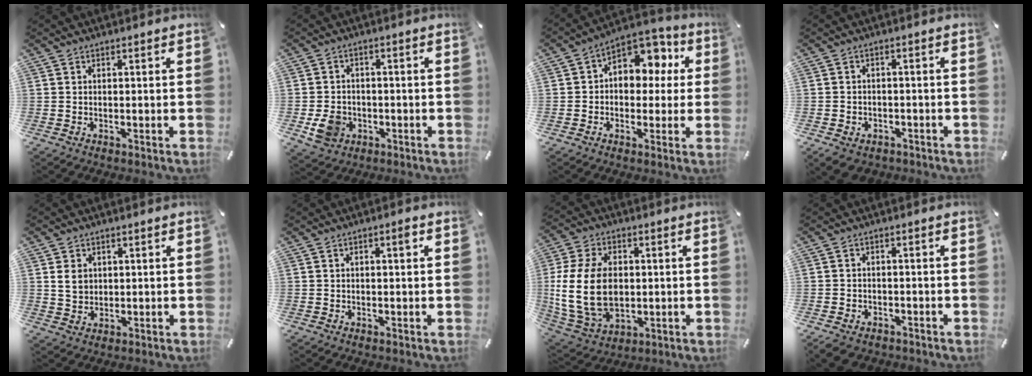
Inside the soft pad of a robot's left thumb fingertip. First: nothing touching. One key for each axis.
{"total": 6.8, "fx": -1.8, "fy": 5.9, "fz": 2.9, "tx": -0.069, "ty": 0.006, "tz": -0.032}
{"total": 8.9, "fx": 2.2, "fy": 7.3, "fz": 4.5, "tx": -0.062, "ty": -0.019, "tz": 0.038}
{"total": 3.9, "fx": -2.3, "fy": 2.9, "fz": 1.2, "tx": -0.025, "ty": 0.012, "tz": -0.045}
{"total": 4.4, "fx": 1.1, "fy": 3.8, "fz": 1.7, "tx": -0.032, "ty": 0.004, "tz": 0.021}
{"total": 2.2, "fx": 0.5, "fy": 0.8, "fz": 2.0, "tx": -0.023, "ty": 0.001, "tz": 0.002}
{"total": 17.7, "fx": 0.0, "fy": 12.6, "fz": 12.4, "tx": -0.265, "ty": -0.001, "tz": 0.001}
{"total": 3.3, "fx": -2.4, "fy": 2.1, "fz": 0.9, "tx": -0.021, "ty": 0.012, "tz": -0.049}